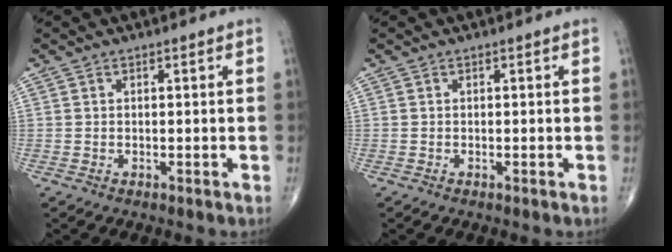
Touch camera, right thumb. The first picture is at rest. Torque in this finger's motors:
{"motor_torque": [0.99, -0.73, -0.06, -0.15, 0.01]}